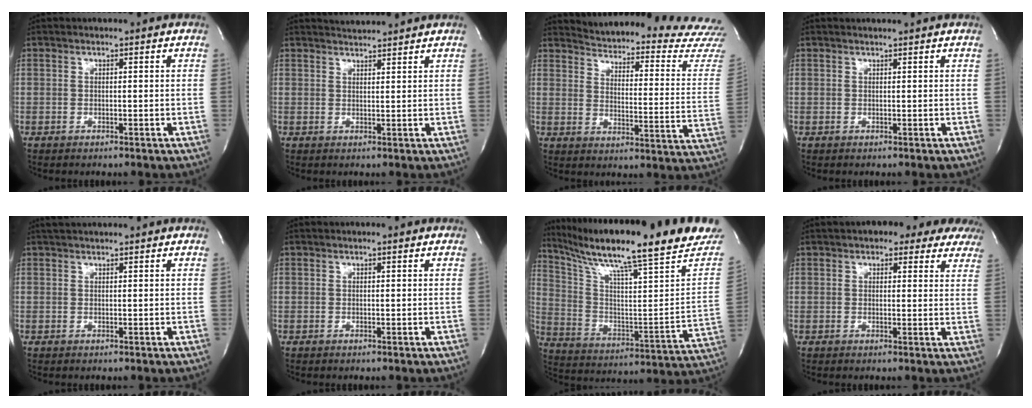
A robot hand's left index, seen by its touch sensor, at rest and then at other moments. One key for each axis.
{"total": 2.8, "fx": 2.7, "fy": -0.5, "fz": 0.0, "tx": -0.005, "ty": 0.005, "tz": 0.045}
{"total": 24.2, "fx": 23.7, "fy": 0.7, "fz": 5.0, "tx": -0.071, "ty": -0.156, "tz": 0.267}
{"total": 1.2, "fx": 1.1, "fy": -0.3, "fz": 0.3, "tx": -0.005, "ty": 0.003, "tz": 0.016}
{"total": 2.6, "fx": 2.4, "fy": 0.1, "fz": 1.1, "tx": -0.013, "ty": 0.025, "tz": 0.041}
{"total": 0.0}
{"total": 28.4, "fx": 22.6, "fy": 1.1, "fz": 17.2, "tx": -0.289, "ty": -0.054, "tz": 0.320}
{"total": 11.1, "fx": 9.1, "fy": 4.2, "fz": 4.8, "tx": -0.027, "ty": 0.012, "tz": 0.088}